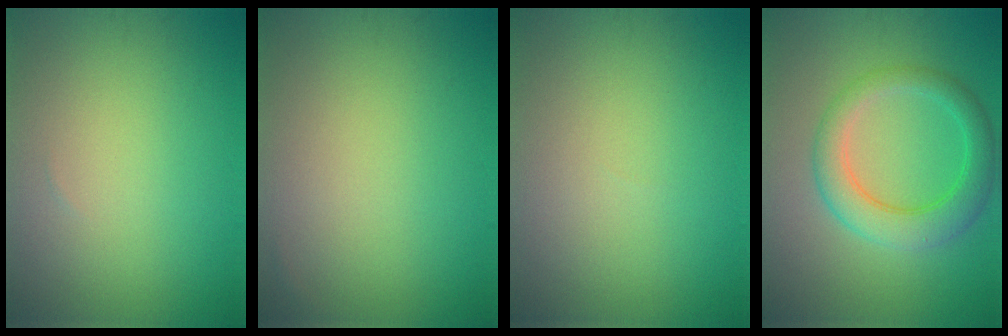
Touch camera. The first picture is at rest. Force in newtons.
{"total": 0.0}
{"total": 0.0}
{"total": 4.8, "press": 4.8, "slide": 0.2}